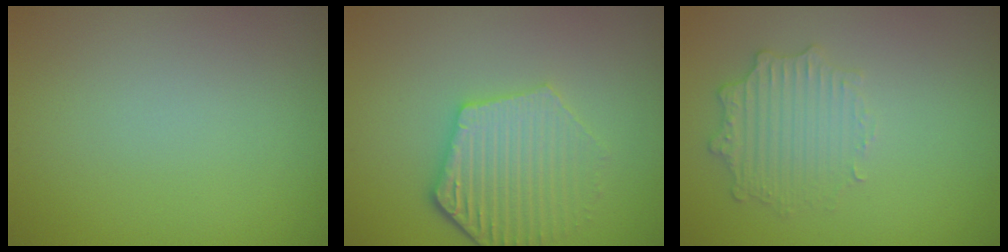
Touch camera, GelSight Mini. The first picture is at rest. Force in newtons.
{"total": 5.3, "press": 4.2, "slide": 3.2}
{"total": 2.5, "press": 2.3, "slide": 1.0}